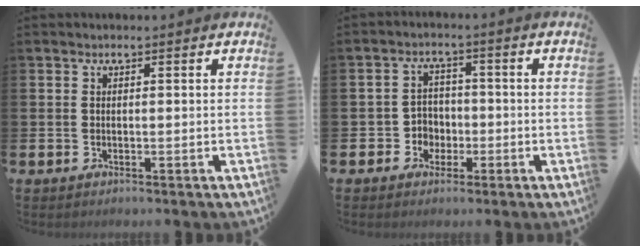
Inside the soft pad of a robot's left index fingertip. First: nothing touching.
{"total": 3.4, "force": [-1.3, 3.2, 0.5], "torque": [-0.023, 0.003, -0.032]}